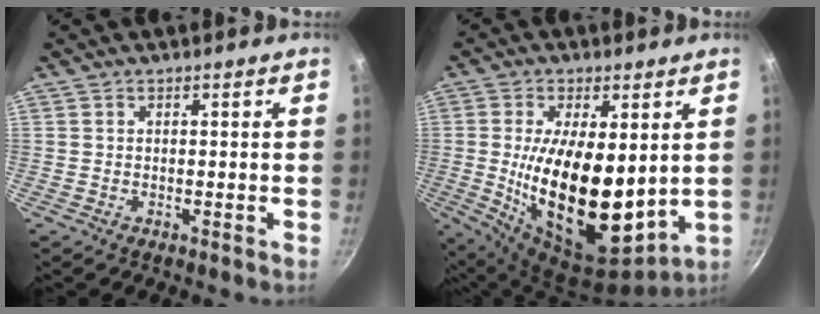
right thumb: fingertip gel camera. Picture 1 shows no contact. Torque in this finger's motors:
{"motor_torque": [-0.58, 2.25, 2.62, -0.13, 0.66]}